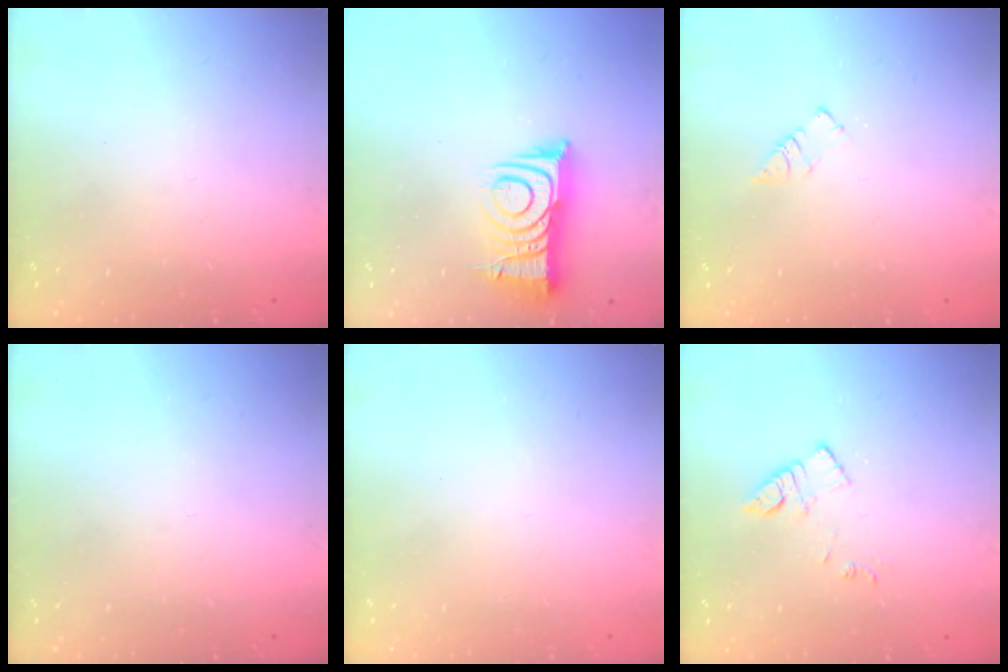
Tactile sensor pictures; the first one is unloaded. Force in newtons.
{"total": 11.0, "press": 11.0, "slide": 0.6}
{"total": 2.6, "press": 2.6, "slide": 0.3}
{"total": 0.0}
{"total": 1.5, "press": 1.5, "slide": 0.1}
{"total": 8.3, "press": 8.3, "slide": 0.6}